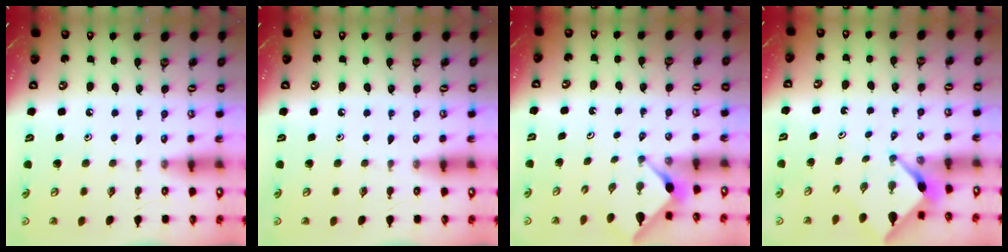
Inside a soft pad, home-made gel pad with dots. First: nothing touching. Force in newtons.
{"total": 0.0}
{"total": 2.9, "press": 2.8, "slide": 0.3}
{"total": 2.6, "press": 2.6, "slide": 0.3}